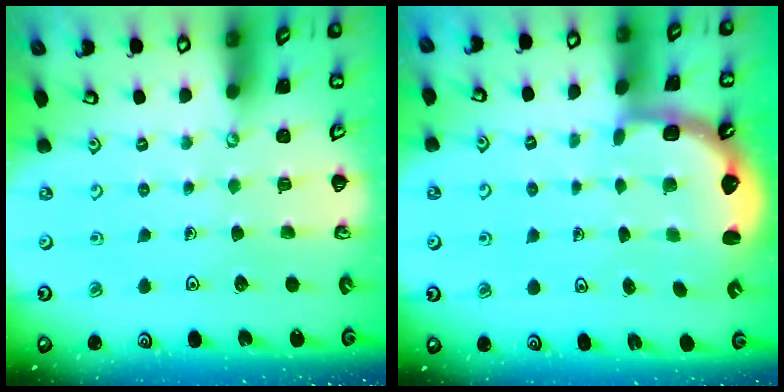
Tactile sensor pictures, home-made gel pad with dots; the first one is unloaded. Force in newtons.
{"total": 2.6, "press": 2.3, "slide": 1.3}